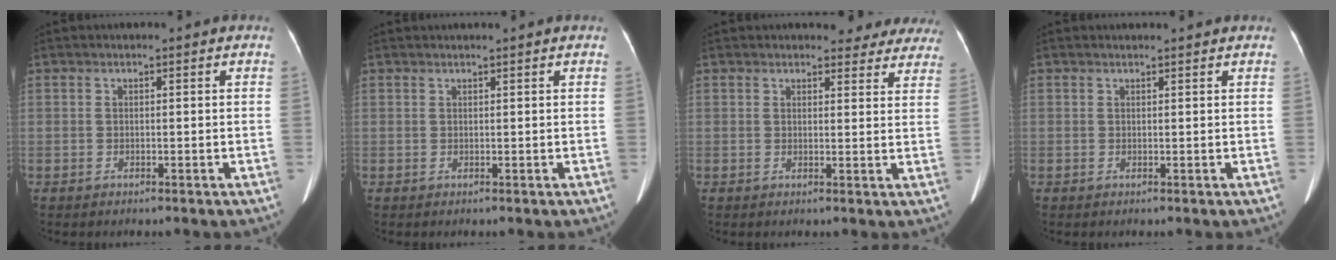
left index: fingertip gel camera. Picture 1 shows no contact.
{"total": 1.5, "force": [1.3, -0.4, 0.6], "torque": [-0.011, 0.013, 0.024]}
{"total": 8.5, "force": [7.9, 2.9, 1.3], "torque": [0.022, -0.009, 0.063]}
{"total": 1.6, "force": [1.5, 0.3, 0.3], "torque": [-0.009, 0.018, 0.019]}